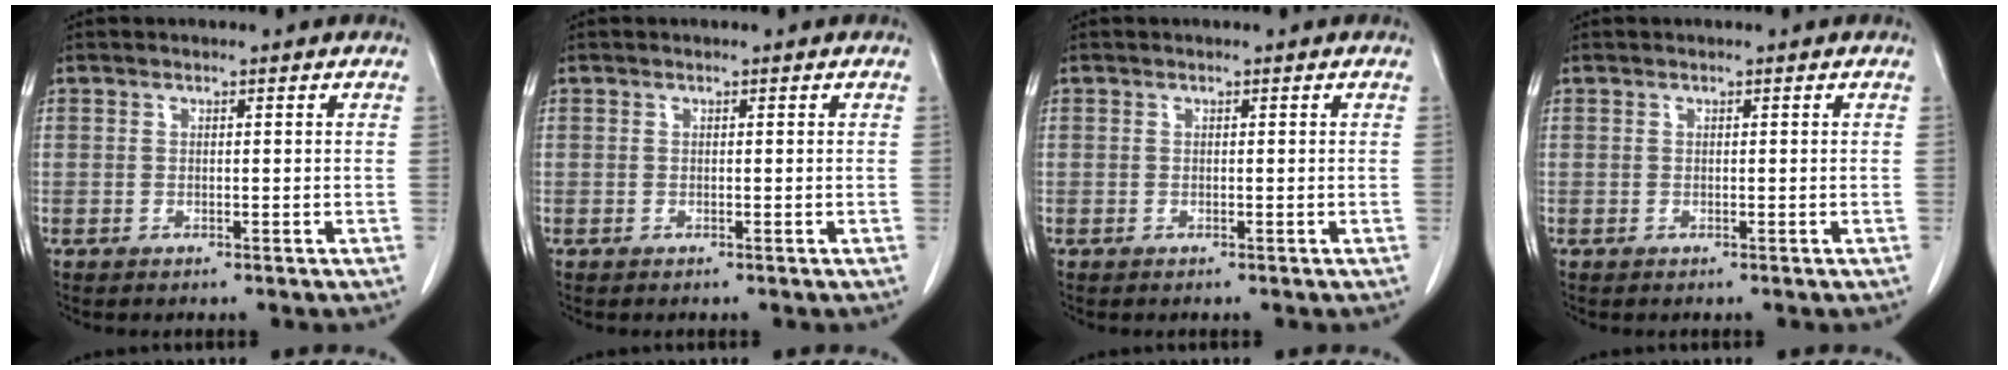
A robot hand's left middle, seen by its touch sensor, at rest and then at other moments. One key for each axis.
{"total": 0.0}
{"total": 0.0}
{"total": 0.0}